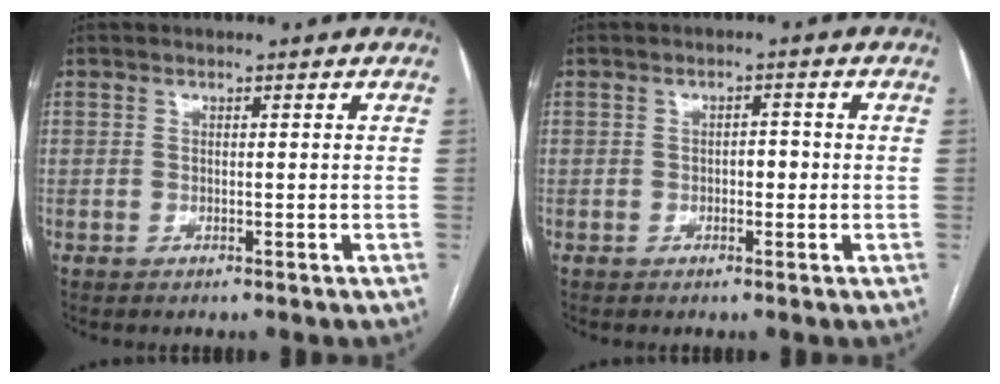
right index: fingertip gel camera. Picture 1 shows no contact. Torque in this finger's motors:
{"motor_torque": [0.48, 0.09, 0.03, 0.03]}